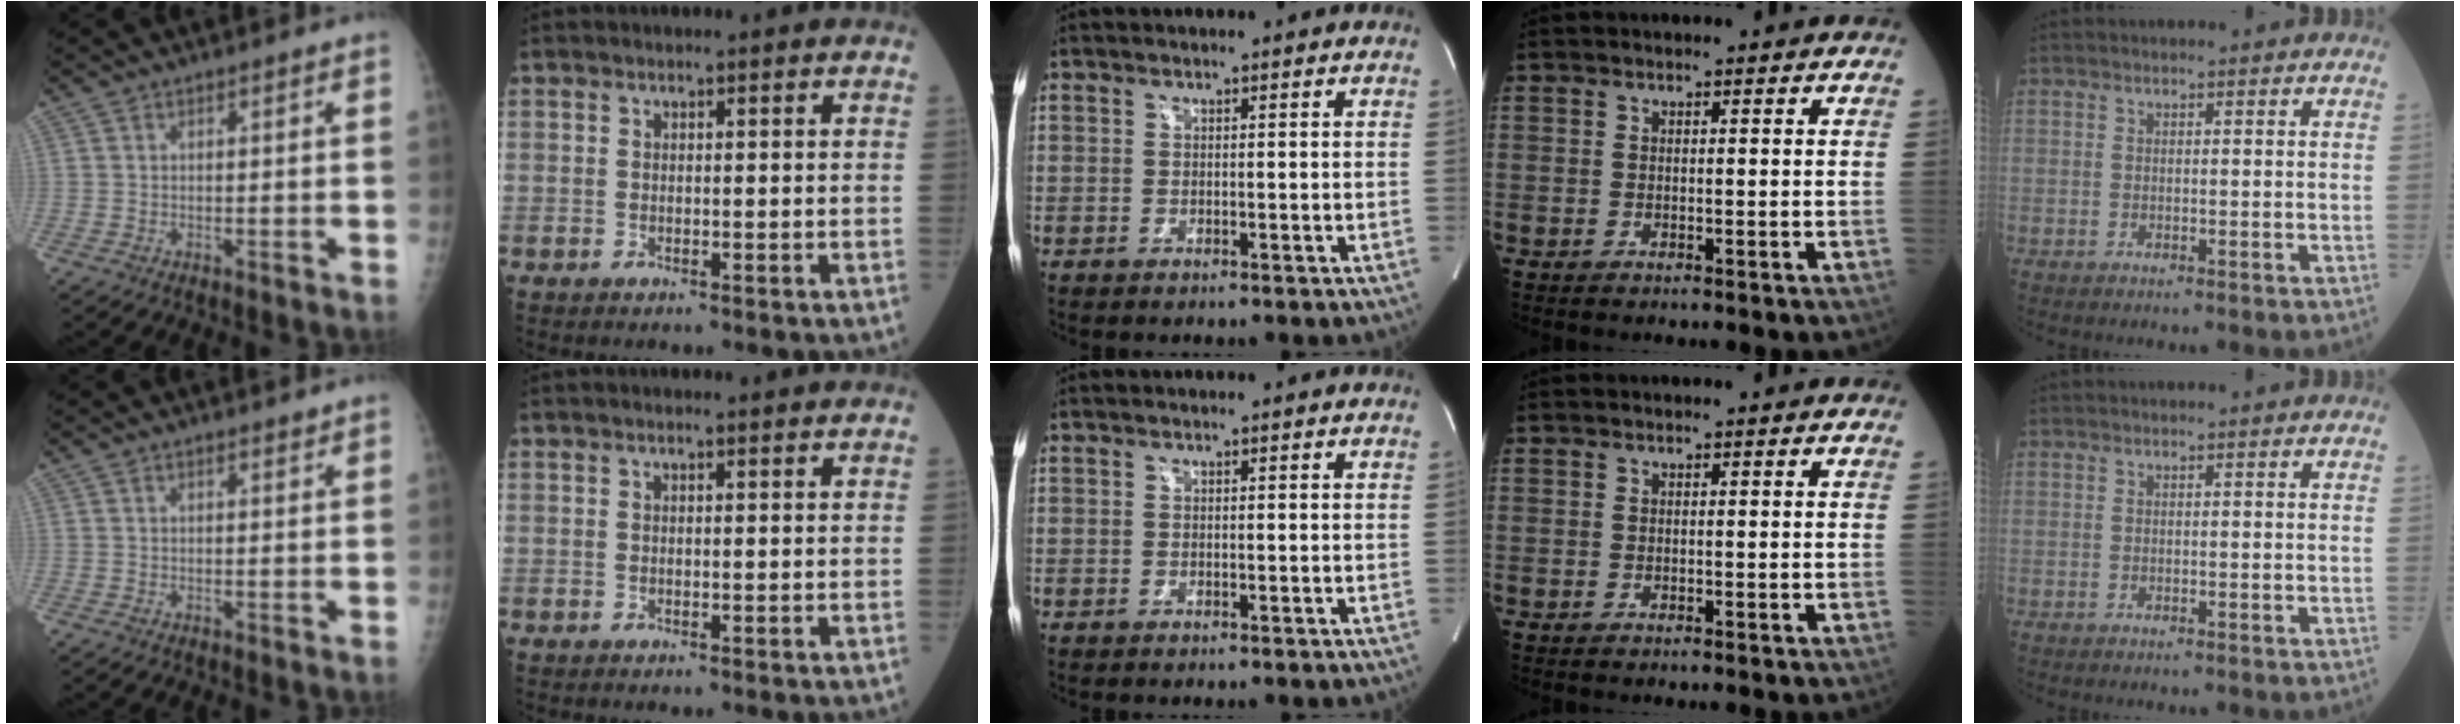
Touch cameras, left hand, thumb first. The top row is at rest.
{"thumb": {"total": 1.0, "force": [0.9, 0.3, 0.4], "torque": [-0.006, -0.006, 0.013]}, "index": {"total": 0.6, "force": [0.5, 0.0, 0.4], "torque": [-0.009, 0.003, 0.007]}}